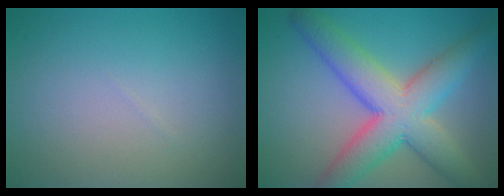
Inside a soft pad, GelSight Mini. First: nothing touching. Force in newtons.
{"total": 9.1, "press": 9.1, "slide": 0.3}